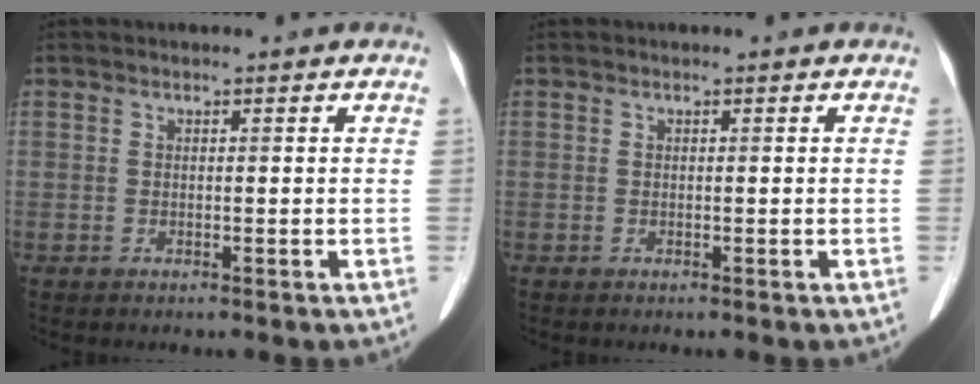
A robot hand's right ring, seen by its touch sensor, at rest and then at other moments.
{"total": 0.0}